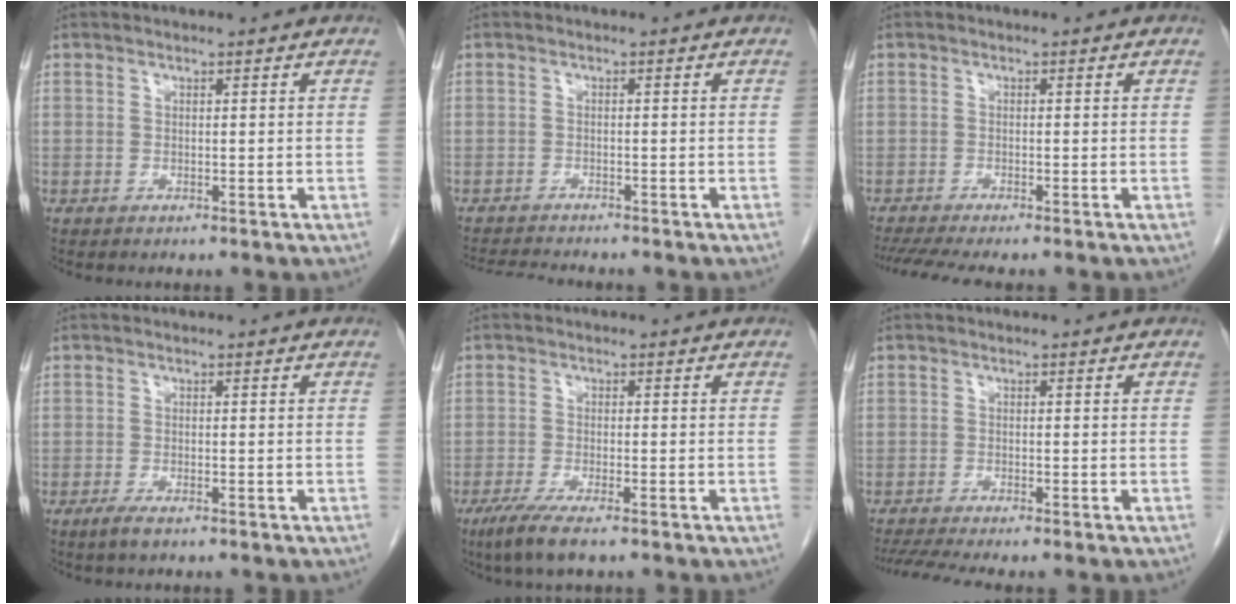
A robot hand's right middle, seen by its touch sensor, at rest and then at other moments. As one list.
[{"total": 4.8, "force": [-4.6, 0.0, 1.3], "torque": [-0.021, -0.015, -0.075]}, {"total": 6.2, "force": [-5.2, 0.1, 3.3], "torque": [-0.049, -0.013, -0.086]}, {"total": 1.8, "force": [-1.2, 0.3, 1.3], "torque": [-0.033, -0.005, -0.024]}, {"total": 4.9, "force": [-3.3, 0.4, 3.6], "torque": [-0.072, -0.016, -0.060]}, {"total": 4.9, "force": [-4.2, -0.6, 2.5], "torque": [-0.043, -0.013, -0.072]}]